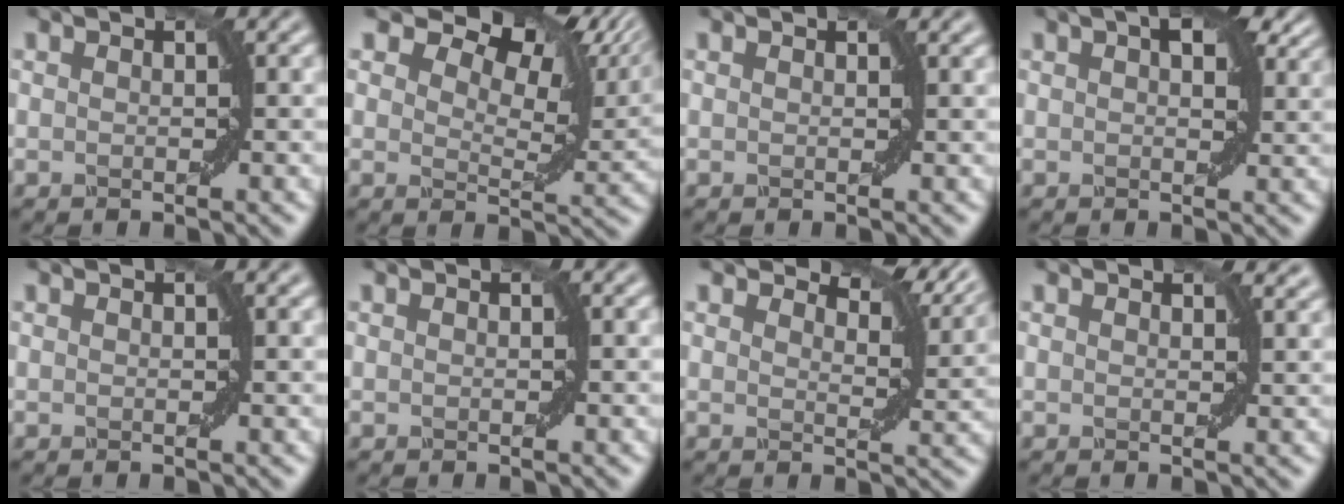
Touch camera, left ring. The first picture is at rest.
{"total": 10.3, "force": [7.1, 4.7, 5.8], "torque": [-0.093, 0.002, 0.117]}
{"total": 0.7, "force": [0.6, 0.2, 0.1], "torque": [-0.003, -0.003, 0.006]}
{"total": 5.2, "force": [2.5, 2.3, 4.0], "torque": [-0.045, 0.014, 0.033]}
{"total": 0.5, "force": [0.4, 0.2, 0.3], "torque": [-0.006, -0.003, 0.004]}
{"total": 0.0}
{"total": 5.6, "force": [4.5, 1.9, 2.8], "torque": [-0.041, 0.009, 0.066]}
{"total": 1.7, "force": [1.5, 0.6, 0.6], "torque": [-0.009, -0.002, 0.018]}